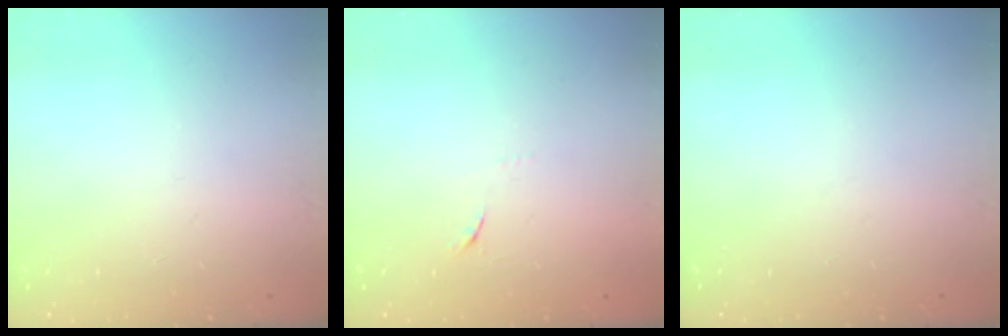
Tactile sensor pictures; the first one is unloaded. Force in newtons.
{"total": 4.5, "press": 4.4, "slide": 0.9}
{"total": 0.0}